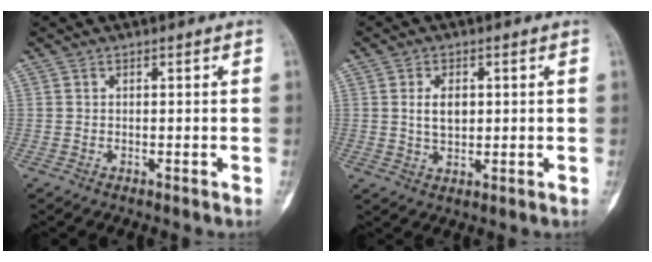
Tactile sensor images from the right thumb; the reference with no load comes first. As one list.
[{"total": 4.5, "force": [0.8, 2.8, 3.4], "torque": [-0.052, -0.004, 0.017]}]